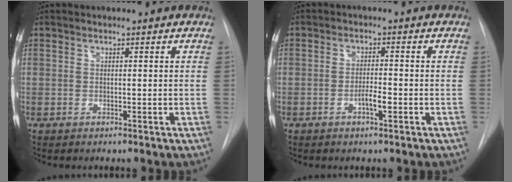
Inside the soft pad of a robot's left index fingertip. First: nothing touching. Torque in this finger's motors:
{"motor_torque": [0.45, 0.28, 0.05, 0.02]}